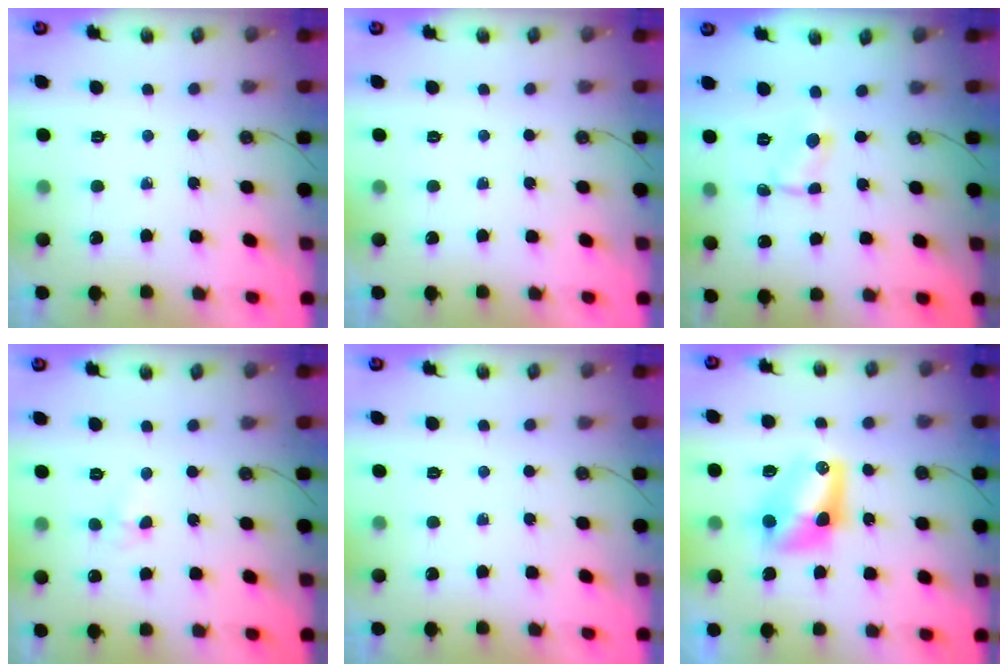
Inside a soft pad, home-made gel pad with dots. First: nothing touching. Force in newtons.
{"total": 0.0}
{"total": 0.9, "press": 0.8, "slide": 0.2}
{"total": 2.7, "press": 2.6, "slide": 0.6}
{"total": 0.0}
{"total": 9.3, "press": 9.3, "slide": 0.6}